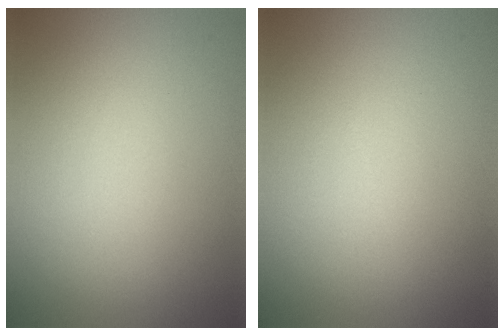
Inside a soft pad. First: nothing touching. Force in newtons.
{"total": 0.0}